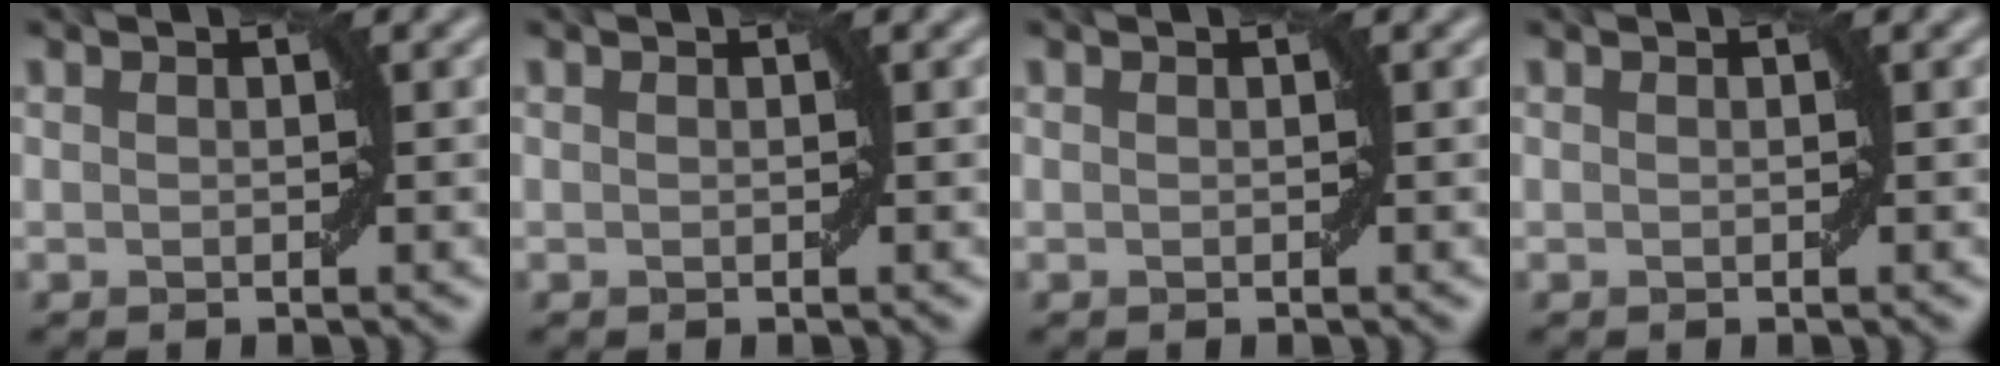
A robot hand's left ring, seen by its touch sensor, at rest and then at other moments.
{"total": 0.0}
{"total": 0.0}
{"total": 0.0}